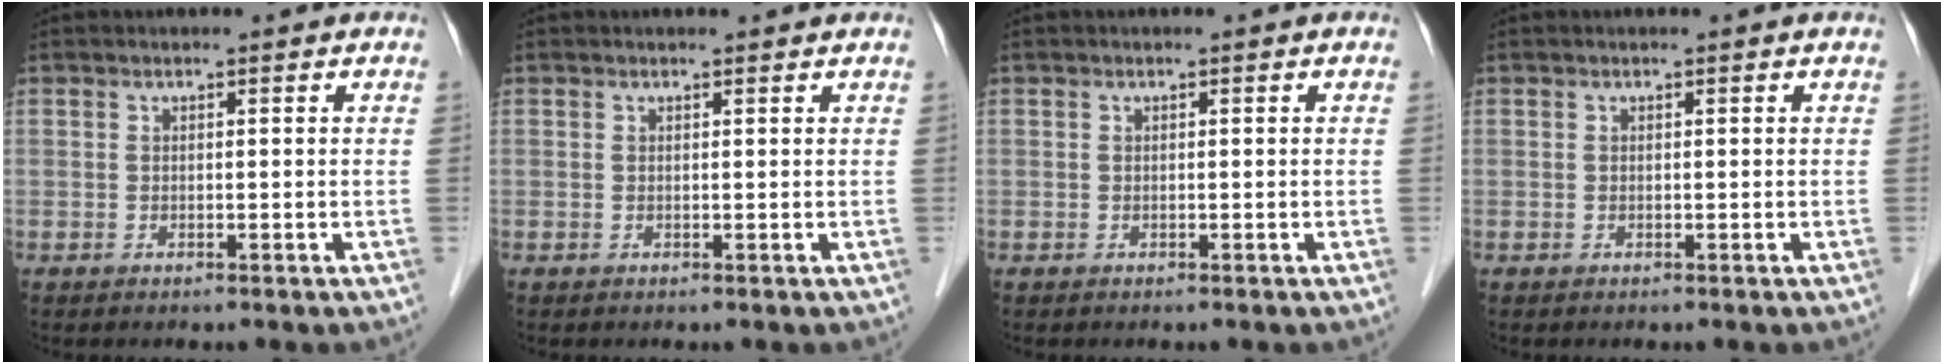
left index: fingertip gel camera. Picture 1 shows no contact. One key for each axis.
{"total": 1.8, "fx": 1.7, "fy": 0.3, "fz": 0.2, "tx": -0.011, "ty": 0.010, "tz": 0.017}
{"total": 0.0}
{"total": 0.0}